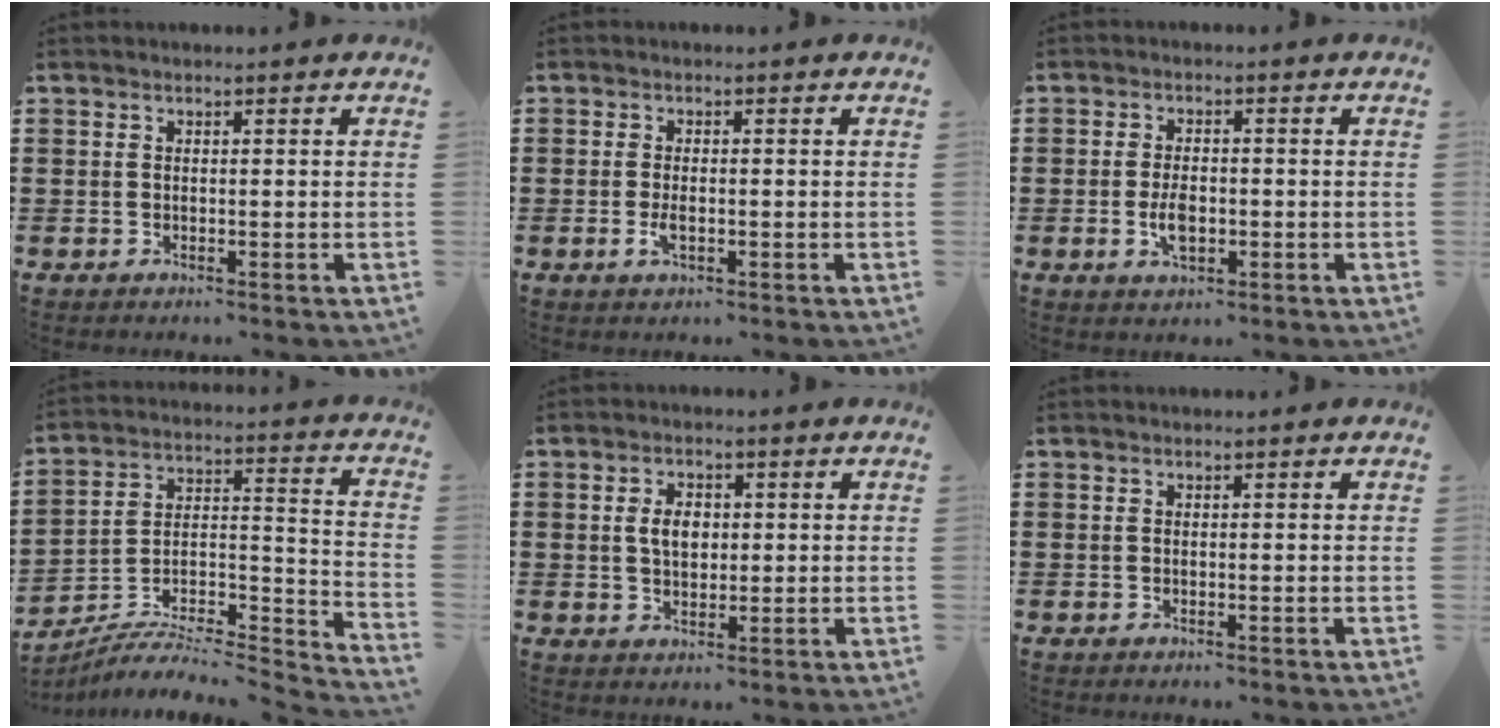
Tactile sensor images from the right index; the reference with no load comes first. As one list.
[{"total": 2.2, "force": [-0.5, 0.7, 2.0], "torque": [-0.044, -0.004, -0.012]}, {"total": 4.1, "force": [-0.9, 2.0, 3.5], "torque": [-0.076, -0.002, -0.020]}, {"total": 5.4, "force": [-4.8, 1.4, 2.1], "torque": [-0.036, -0.006, -0.099]}, {"total": 3.7, "force": [0.4, 2.4, 2.8], "torque": [-0.051, 0.007, 0.003]}, {"total": 0.0}]